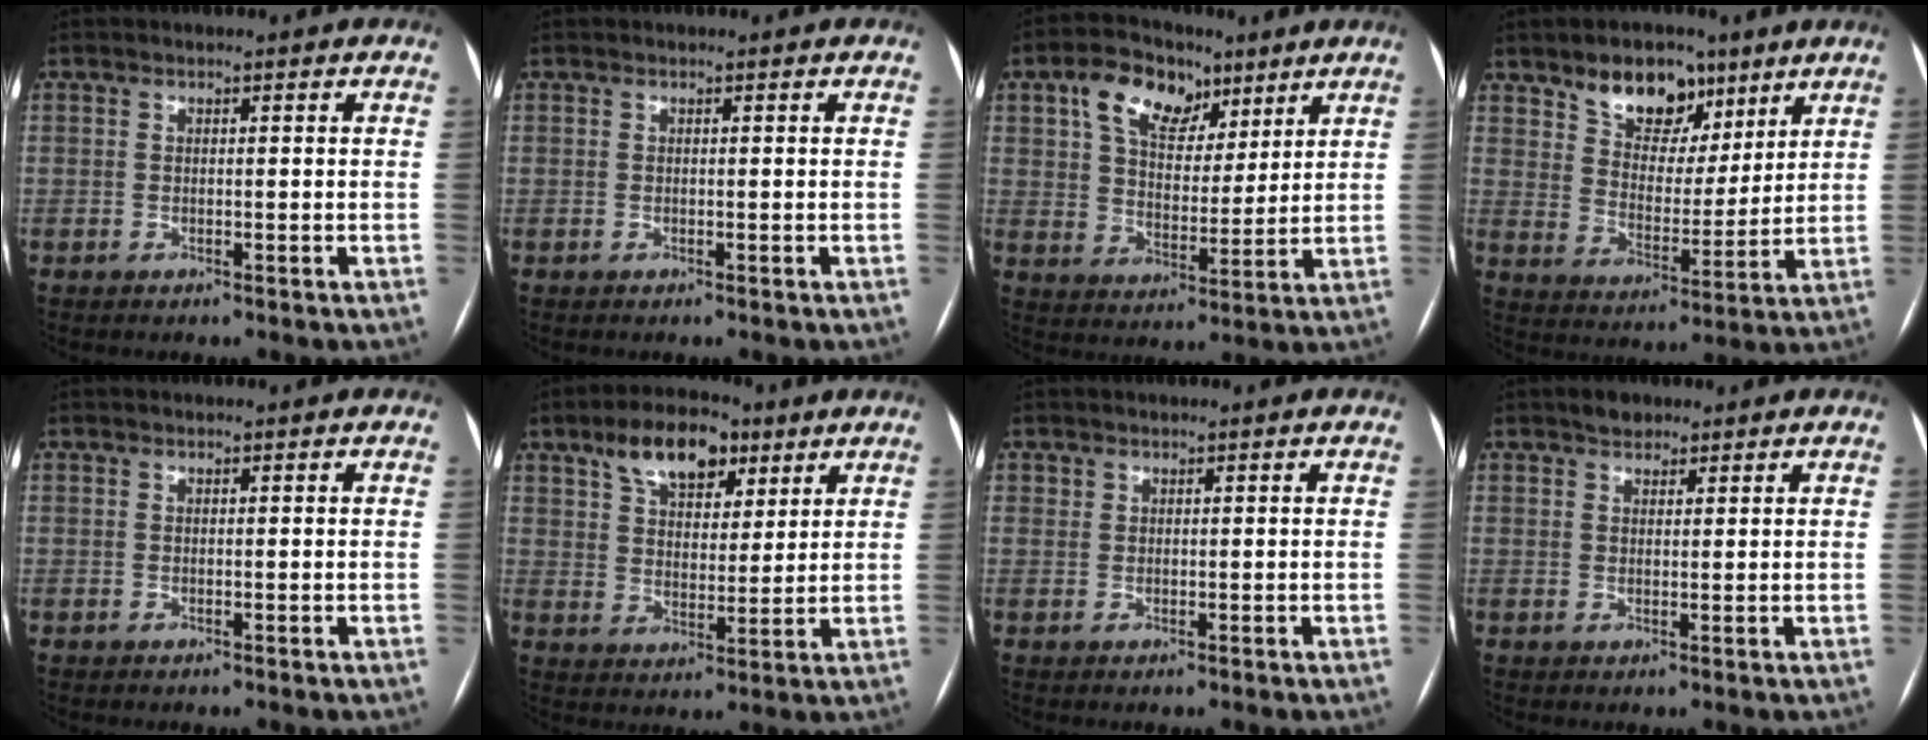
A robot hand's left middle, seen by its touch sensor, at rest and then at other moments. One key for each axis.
{"total": 0.0}
{"total": 11.1, "fx": 6.0, "fy": 6.8, "fz": 6.4, "tx": -0.116, "ty": 0.030, "tz": 0.108}
{"total": 10.1, "fx": 6.7, "fy": 6.0, "fz": 4.5, "tx": -0.072, "ty": 0.011, "tz": 0.117}
{"total": 0.0}
{"total": 10.3, "fx": 6.1, "fy": 5.3, "fz": 6.5, "tx": -0.112, "ty": 0.022, "tz": 0.106}
{"total": 0.6, "fx": 0.4, "fy": 0.4, "fz": 0.0, "tx": 0.005, "ty": 0.000, "tz": 0.005}
{"total": 2.4, "fx": 1.8, "fy": 1.4, "fz": 0.7, "tx": -0.012, "ty": 0.005, "tz": 0.027}